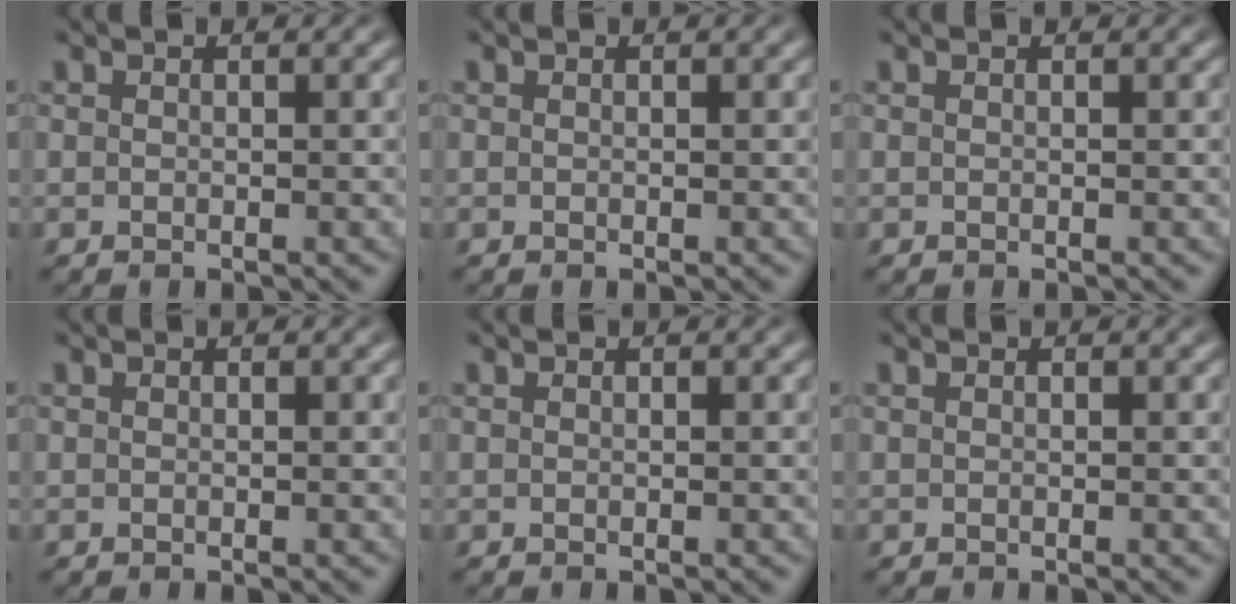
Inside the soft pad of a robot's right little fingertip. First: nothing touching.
{"total": 0.0}
{"total": 0.0}
{"total": 0.0}
{"total": 0.0}
{"total": 0.0}